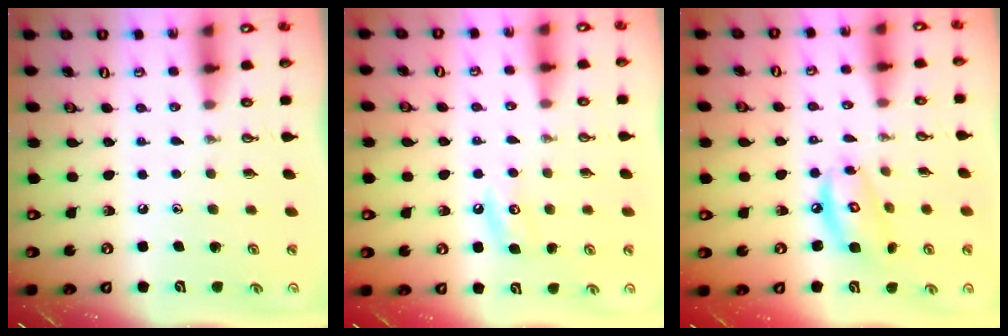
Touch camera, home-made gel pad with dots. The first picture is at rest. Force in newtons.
{"total": 5.3, "press": 5.3, "slide": 0.5}
{"total": 9.4, "press": 9.3, "slide": 0.8}